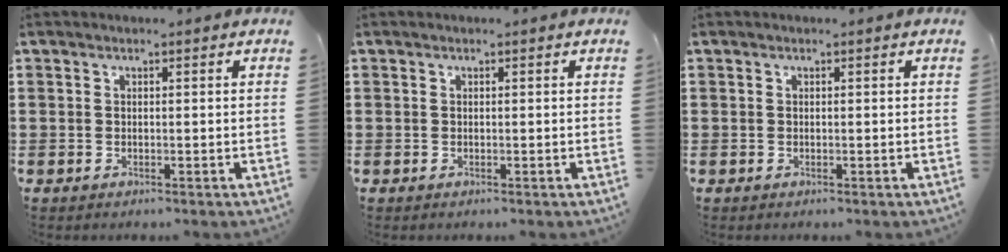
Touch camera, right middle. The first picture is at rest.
{"total": 0.0}
{"total": 0.0}